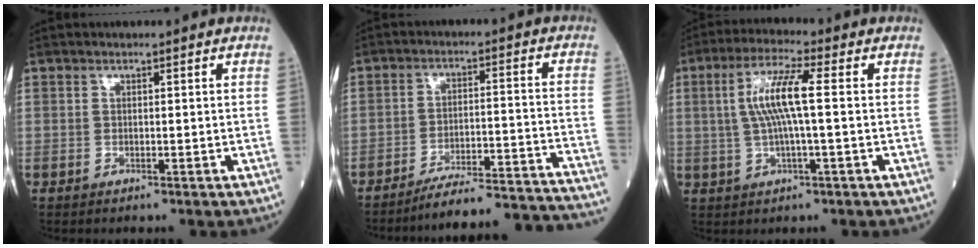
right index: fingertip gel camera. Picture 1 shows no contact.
{"total": 22.2, "force": [-21.3, -0.9, 6.0], "torque": [-0.038, -0.005, -0.283]}
{"total": 7.8, "force": [0.8, 0.6, 7.8], "torque": [-0.160, 0.012, 0.014]}